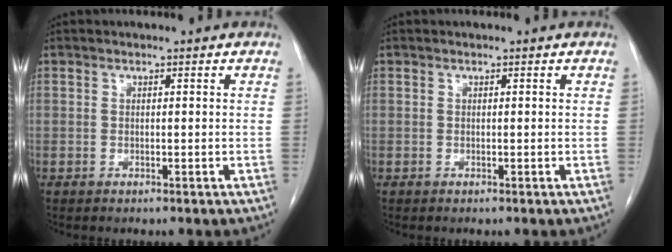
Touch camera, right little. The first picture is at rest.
{"total": 0.0}